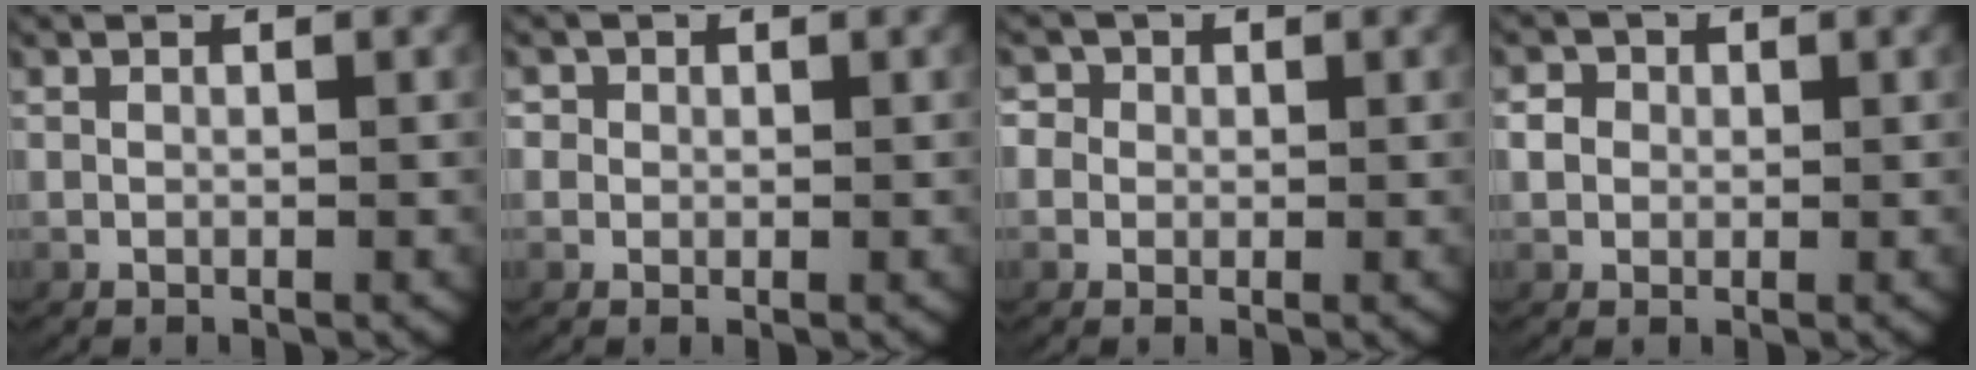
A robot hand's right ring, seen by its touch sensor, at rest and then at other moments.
{"total": 1.8, "force": [0.4, 1.7, 0.5], "torque": [-0.017, -0.005, 0.004]}
{"total": 3.0, "force": [0.6, 2.8, 1.0], "torque": [-0.027, 0.001, 0.001]}
{"total": 2.5, "force": [0.3, 2.3, 0.8], "torque": [-0.027, -0.001, 0.005]}